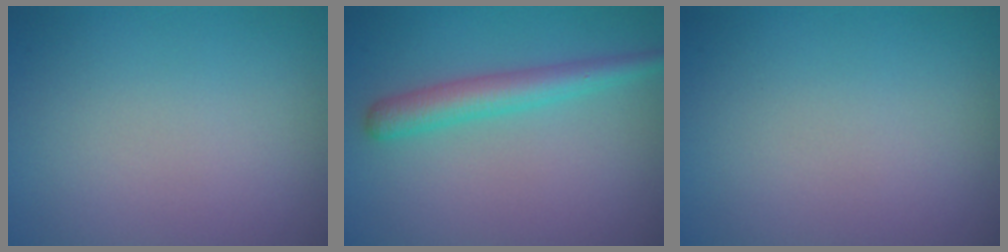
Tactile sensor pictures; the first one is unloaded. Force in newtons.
{"total": 3.4, "press": 3.4, "slide": 0.1}
{"total": 0.0}